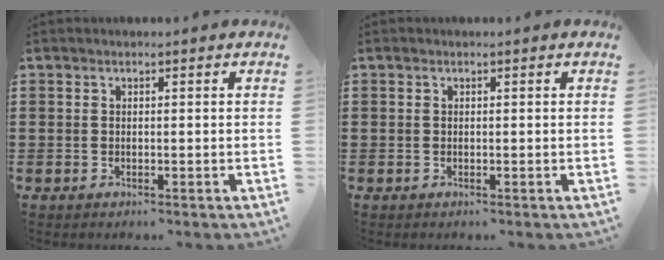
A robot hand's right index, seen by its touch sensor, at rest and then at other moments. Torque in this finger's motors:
{"motor_torque": [0.10, 0.05, 0.01, 0.00]}